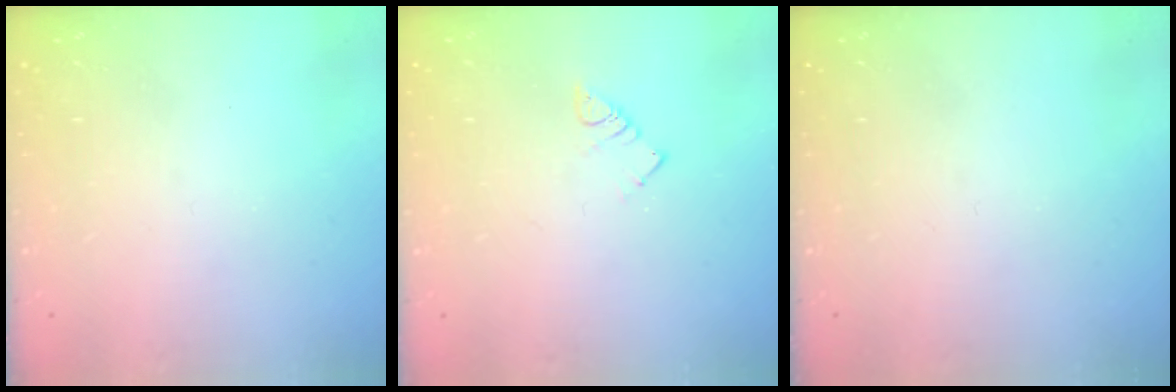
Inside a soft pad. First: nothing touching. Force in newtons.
{"total": 2.9, "press": 2.9, "slide": 0.5}
{"total": 0.0}